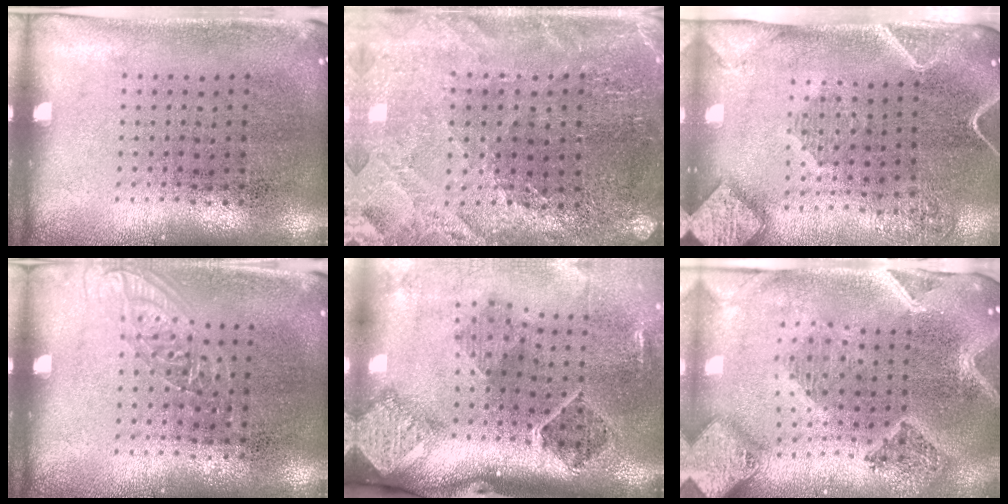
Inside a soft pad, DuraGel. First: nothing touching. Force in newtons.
{"total": 1.7, "press": 1.7, "slide": 0.2}
{"total": 2.5, "press": 1.9, "slide": 1.5}
{"total": 1.1, "press": 1.1, "slide": 0.4}
{"total": 2.9, "press": 1.8, "slide": 2.3}
{"total": 3.5, "press": 2.8, "slide": 2.0}